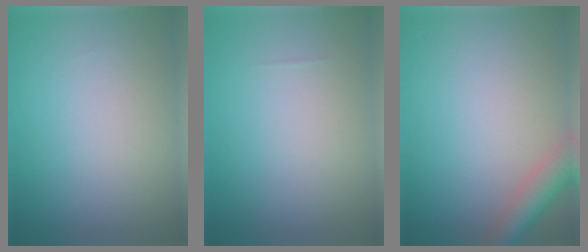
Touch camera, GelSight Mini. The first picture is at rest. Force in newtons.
{"total": 0.0}
{"total": 4.2, "press": 4.2, "slide": 0.3}